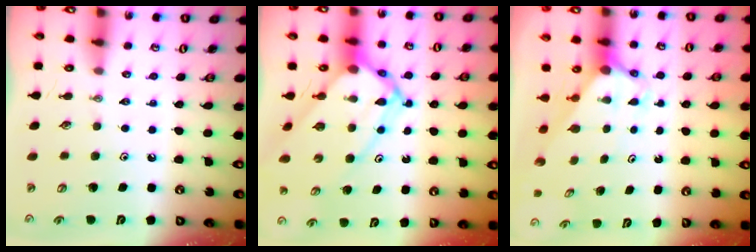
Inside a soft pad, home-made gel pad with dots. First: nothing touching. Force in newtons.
{"total": 13.1, "press": 13.0, "slide": 1.2}
{"total": 2.6, "press": 2.6, "slide": 0.0}